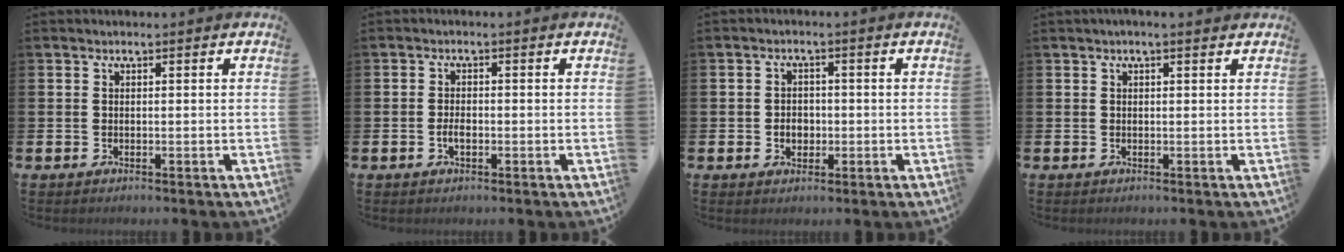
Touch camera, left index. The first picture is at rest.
{"total": 1.8, "force": [-0.6, 0.9, 1.4], "torque": [-0.026, 0.000, -0.012]}
{"total": 2.6, "force": [-0.6, 2.1, 1.4], "torque": [-0.012, -0.001, -0.018]}
{"total": 0.8, "force": [0.4, 0.1, 0.7], "torque": [-0.012, 0.002, 0.006]}